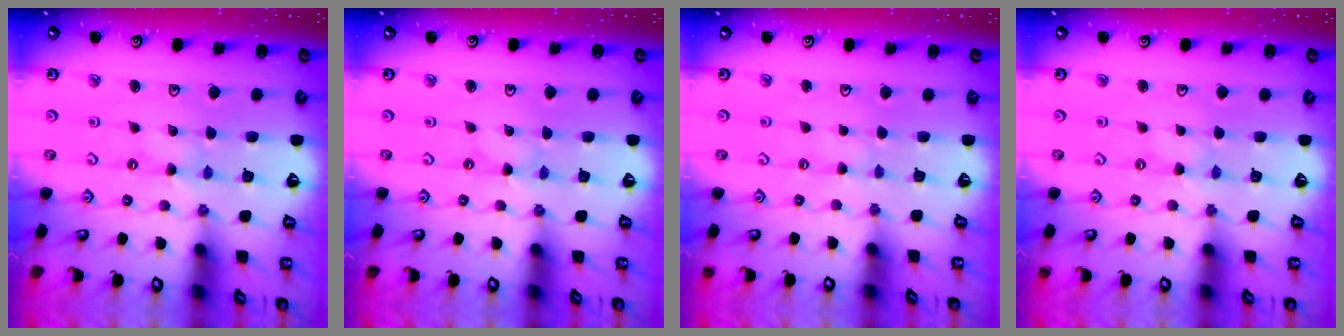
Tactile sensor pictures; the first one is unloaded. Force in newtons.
{"total": 0.0}
{"total": 1.2, "press": 1.2, "slide": 0.2}
{"total": 0.0}